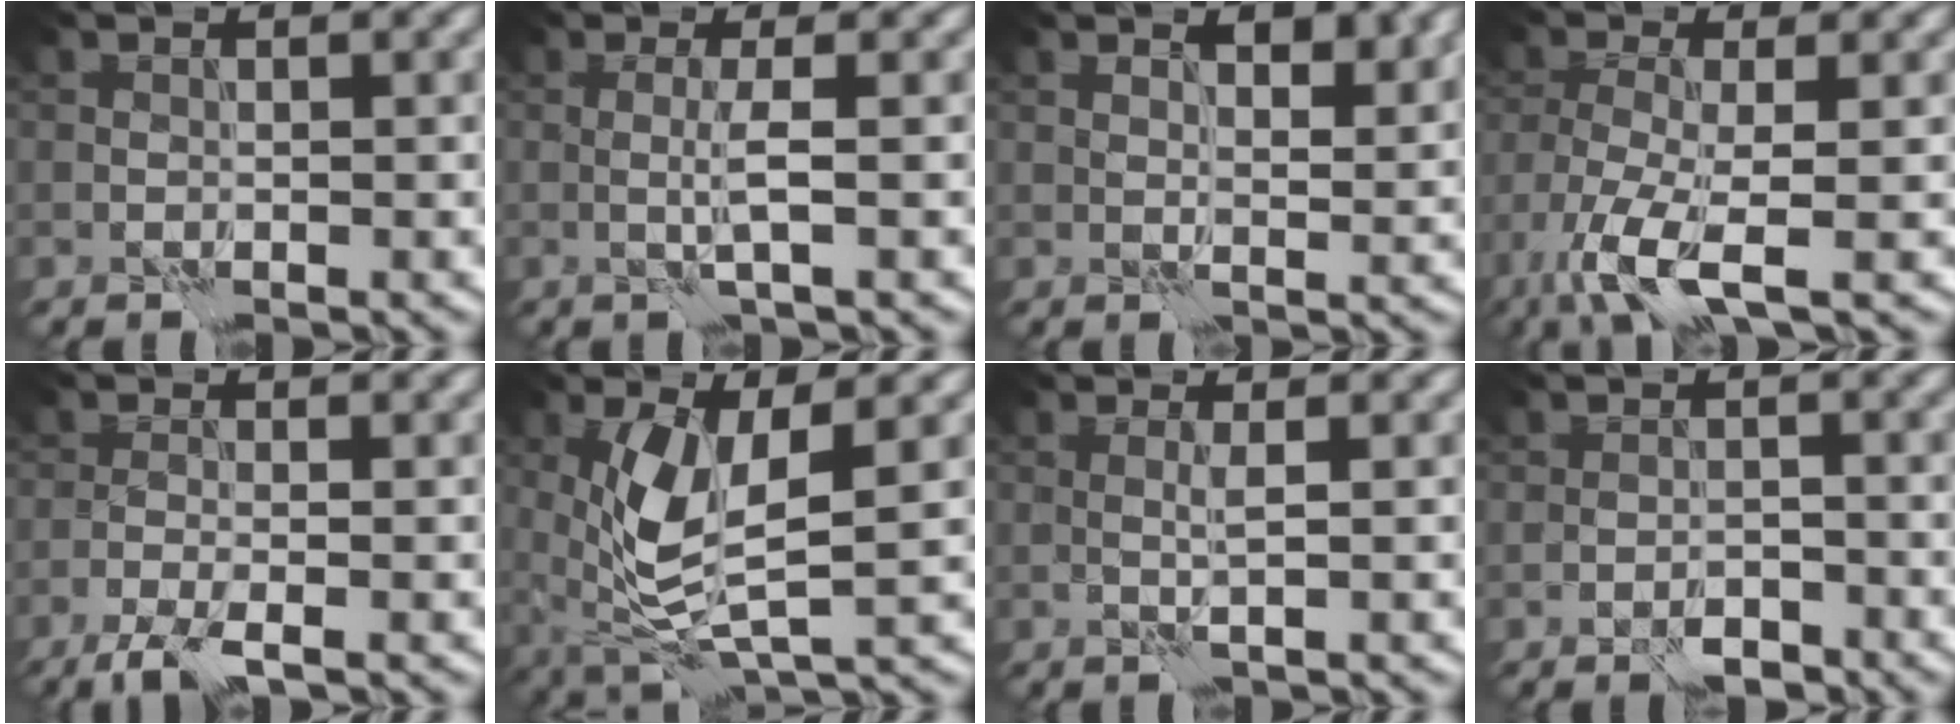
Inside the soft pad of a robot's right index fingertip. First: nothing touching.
{"total": 2.1, "force": [0.0, 0.1, 2.1], "torque": [-0.044, -0.004, -0.004]}
{"total": 3.0, "force": [1.8, 1.1, 2.2], "torque": [-0.025, -0.004, 0.027]}
{"total": 6.4, "force": [-3.4, 1.7, 5.1], "torque": [-0.110, -0.013, -0.075]}
{"total": 2.9, "force": [-2.0, 0.5, 2.1], "torque": [-0.046, -0.004, -0.048]}
{"total": 6.6, "force": [0.6, 2.2, 6.2], "torque": [-0.138, -0.012, 0.016]}
{"total": 1.2, "force": [0.1, 0.1, 1.2], "torque": [-0.025, 0.002, -0.002]}
{"total": 2.1, "force": [-1.5, 0.9, 1.1], "torque": [-0.016, 0.003, -0.025]}